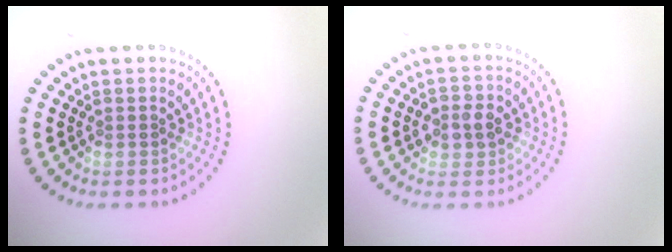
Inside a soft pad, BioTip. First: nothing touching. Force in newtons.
{"total": 2.3, "press": 2.3, "slide": 0.2}